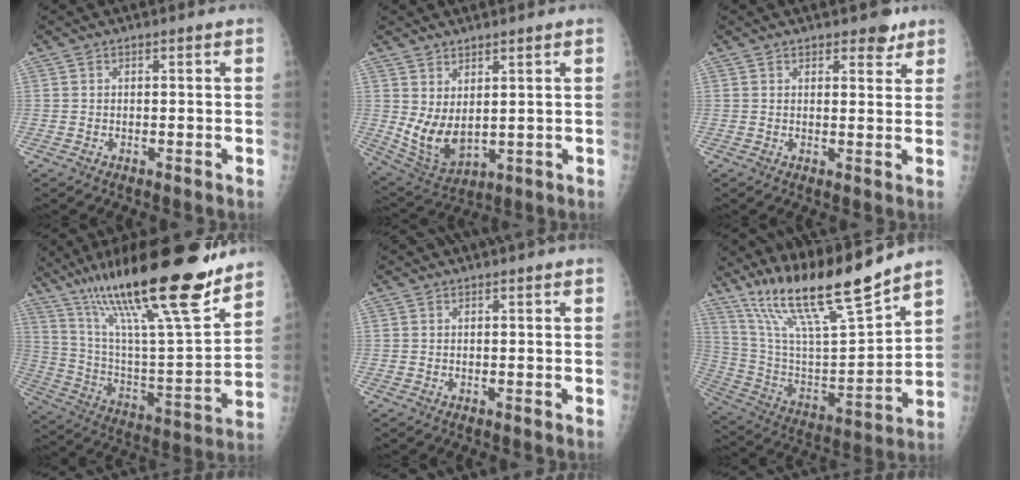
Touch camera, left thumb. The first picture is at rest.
{"total": 8.3, "force": [2.1, 4.3, 6.8], "torque": [-0.119, -0.026, 0.060]}
{"total": 3.6, "force": [2.7, 1.8, 1.6], "torque": [0.000, -0.015, 0.035]}
{"total": 29.1, "force": [20.6, 4.8, 20.0], "torque": [-0.316, -0.066, 0.352]}
{"total": 0.0}
{"total": 20.4, "force": [16.2, 2.0, 12.1], "torque": [-0.190, -0.079, 0.302]}